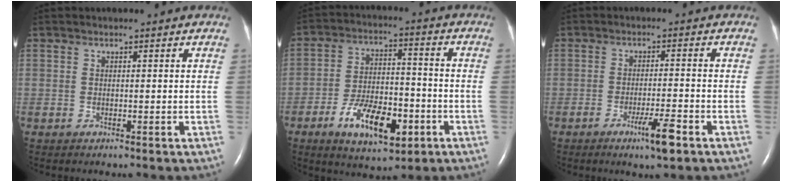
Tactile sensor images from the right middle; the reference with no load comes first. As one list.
[{"total": 11.7, "force": [-5.3, 5.0, 9.2], "torque": [-0.168, 0.004, -0.081]}, {"total": 4.9, "force": [-2.9, 0.1, 3.9], "torque": [-0.069, -0.007, -0.050]}]